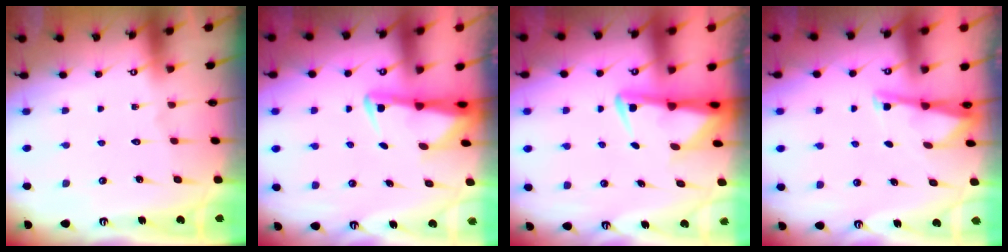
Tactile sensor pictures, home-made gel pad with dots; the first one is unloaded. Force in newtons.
{"total": 3.0, "press": 3.0, "slide": 0.7}
{"total": 3.8, "press": 3.7, "slide": 0.9}
{"total": 4.1, "press": 4.1, "slide": 0.6}